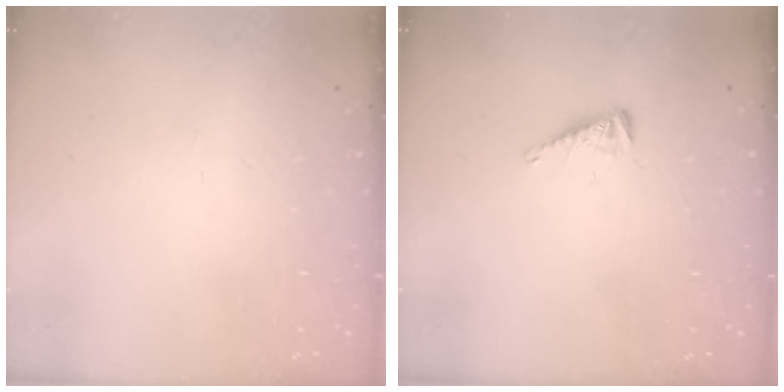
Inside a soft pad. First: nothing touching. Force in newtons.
{"total": 4.0, "press": 4.0, "slide": 0.5}